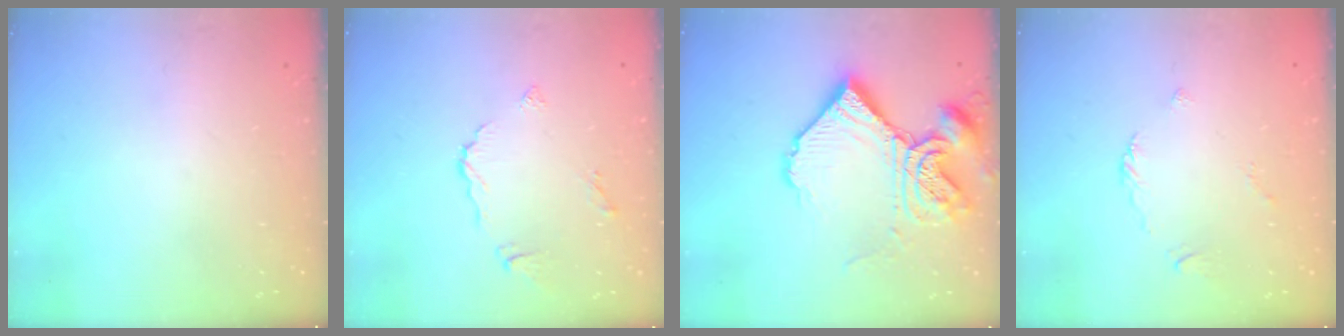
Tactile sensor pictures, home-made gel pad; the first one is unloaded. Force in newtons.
{"total": 6.4, "press": 6.4, "slide": 0.3}
{"total": 19.3, "press": 19.2, "slide": 1.9}
{"total": 2.7, "press": 2.6, "slide": 0.6}